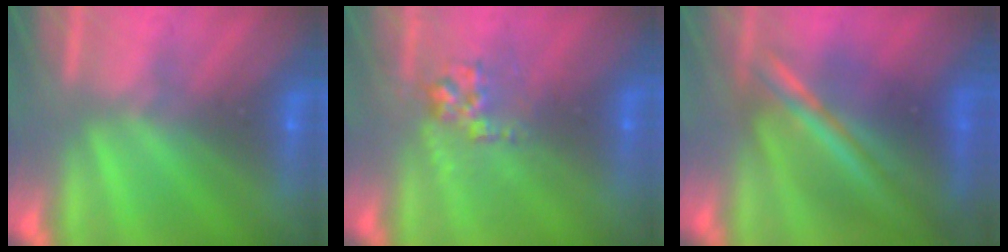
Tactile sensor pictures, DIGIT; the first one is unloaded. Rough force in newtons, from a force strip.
{"total": 2.8}
{"total": 5.6}